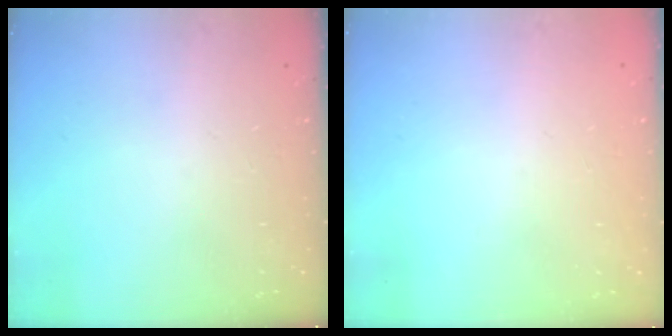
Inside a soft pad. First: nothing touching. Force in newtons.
{"total": 0.6, "press": 0.5, "slide": 0.1}